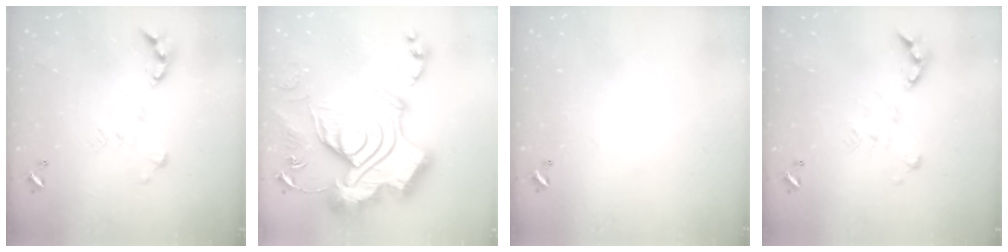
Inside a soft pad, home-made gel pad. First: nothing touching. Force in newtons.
{"total": 1.1, "press": 1.1, "slide": 0.0}
{"total": 0.0}
{"total": 2.7, "press": 2.2, "slide": 1.5}